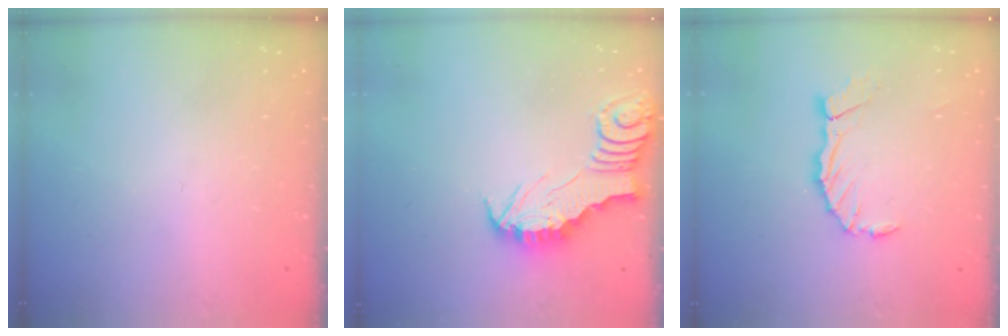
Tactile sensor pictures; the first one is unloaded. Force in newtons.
{"total": 2.9, "press": 2.9, "slide": 0.2}
{"total": 8.4, "press": 8.3, "slide": 1.0}